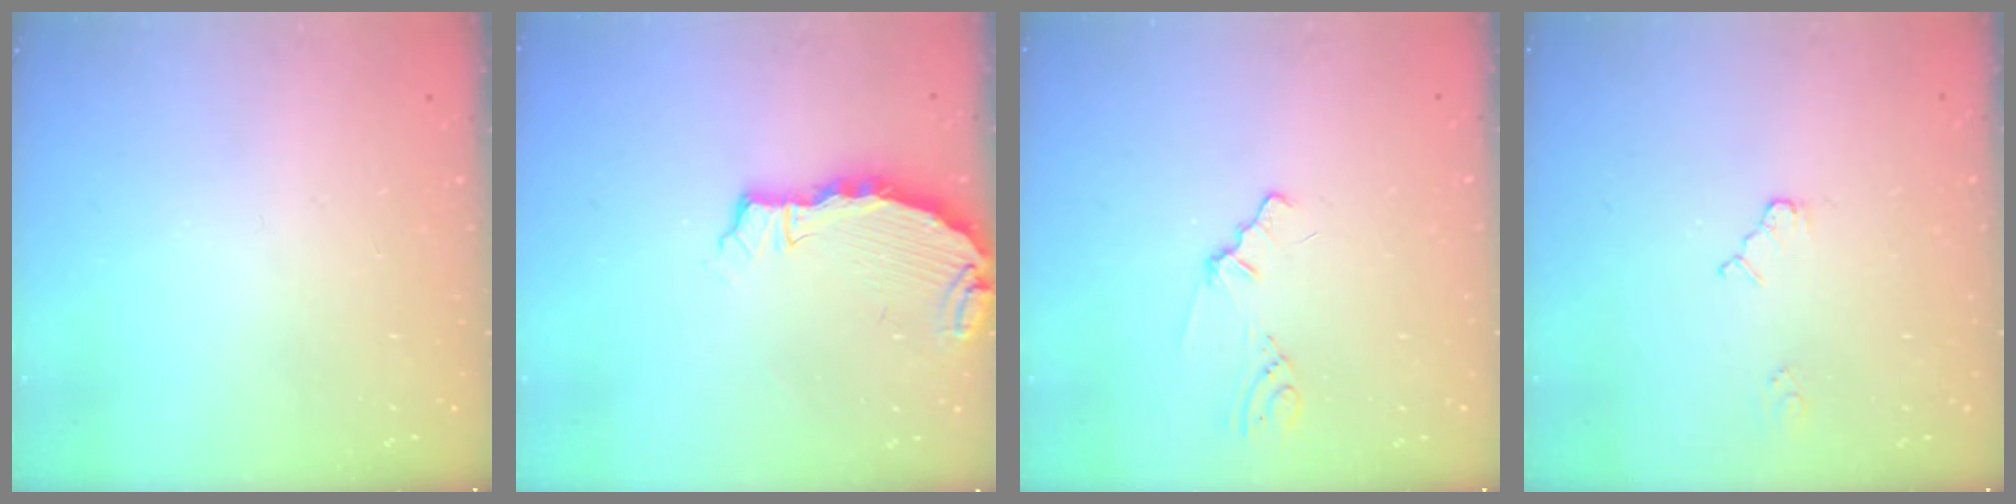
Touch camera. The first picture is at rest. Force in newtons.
{"total": 4.5, "press": 4.4, "slide": 0.4}
{"total": 0.7, "press": 0.7, "slide": 0.3}
{"total": 1.9, "press": 1.9, "slide": 0.3}